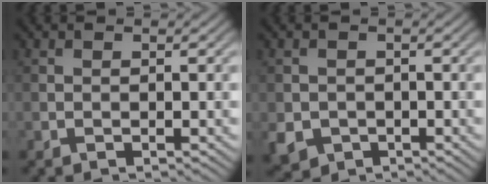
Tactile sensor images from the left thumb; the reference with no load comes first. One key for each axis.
{"total": 3.3, "fx": -1.2, "fy": 2.9, "fz": 1.2, "tx": -0.034, "ty": -0.018, "tz": -0.023}